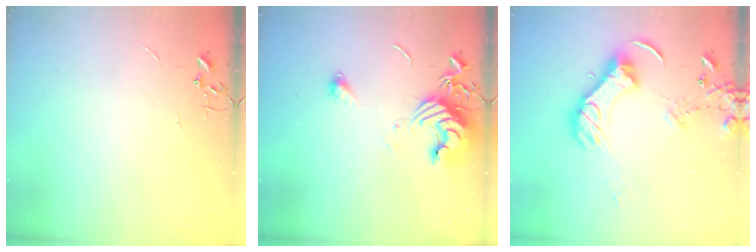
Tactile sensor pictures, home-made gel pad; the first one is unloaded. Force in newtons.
{"total": 12.2, "press": 12.1, "slide": 1.6}
{"total": 12.7, "press": 12.6, "slide": 1.4}